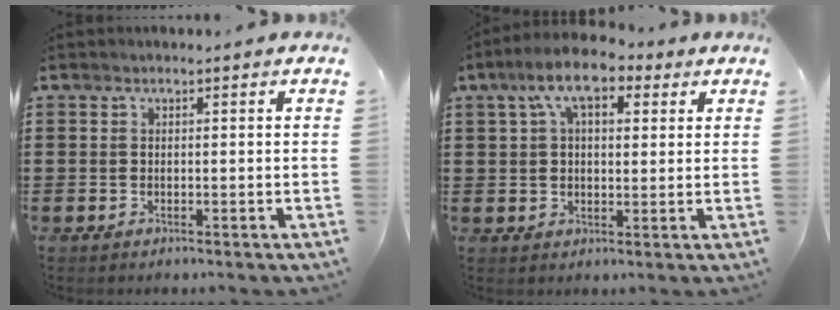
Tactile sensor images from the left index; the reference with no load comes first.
{"total": 8.3, "force": [4.8, 3.6, 5.7], "torque": [-0.118, 0.008, 0.084]}